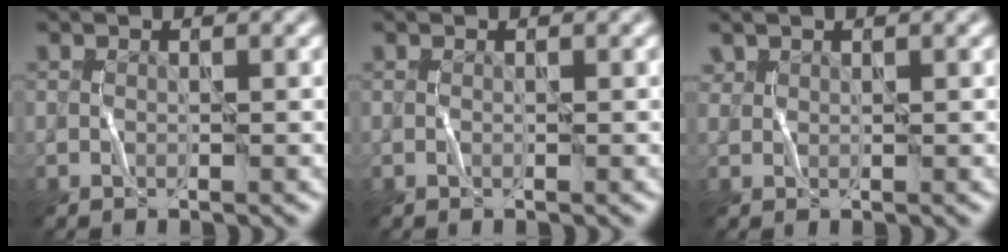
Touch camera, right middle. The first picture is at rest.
{"total": 0.0}
{"total": 0.7, "force": [0.5, 0.0, -0.5], "torque": [0.009, -0.001, 0.011]}